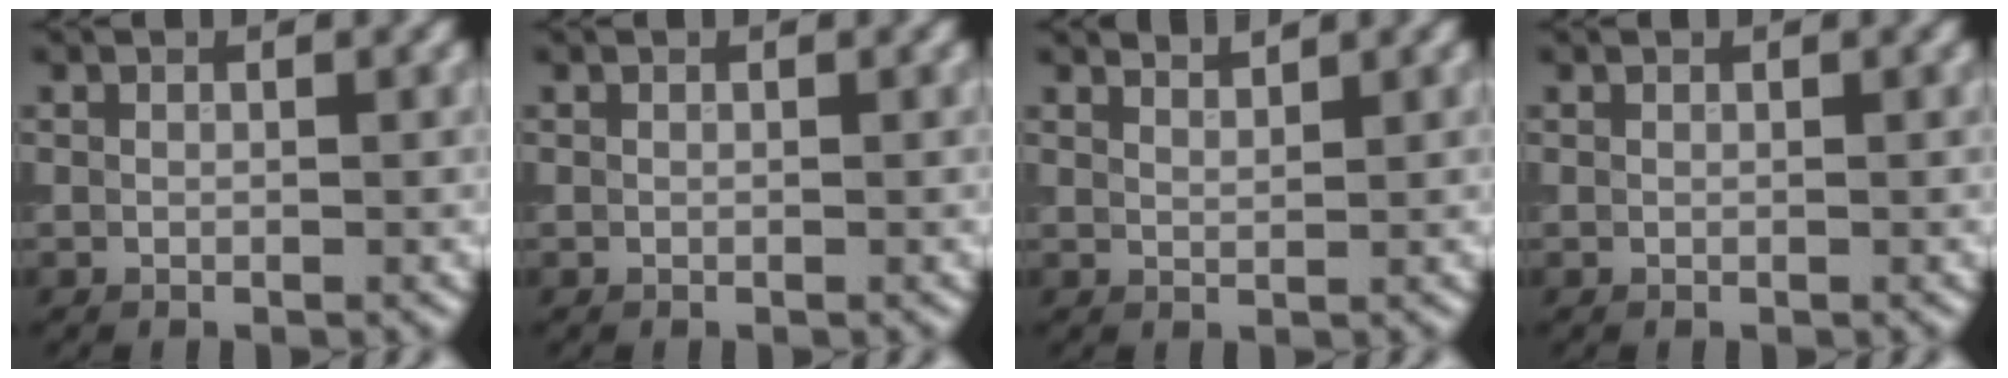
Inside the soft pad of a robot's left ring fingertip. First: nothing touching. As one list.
[{"total": 0.0}, {"total": 1.9, "force": [1.8, 0.2, 0.4], "torque": [-0.003, 0.002, 0.024]}, {"total": 0.0}]